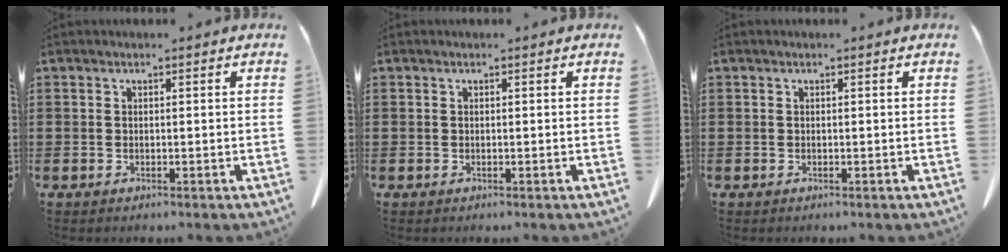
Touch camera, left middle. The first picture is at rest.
{"total": 0.0}
{"total": 0.0}